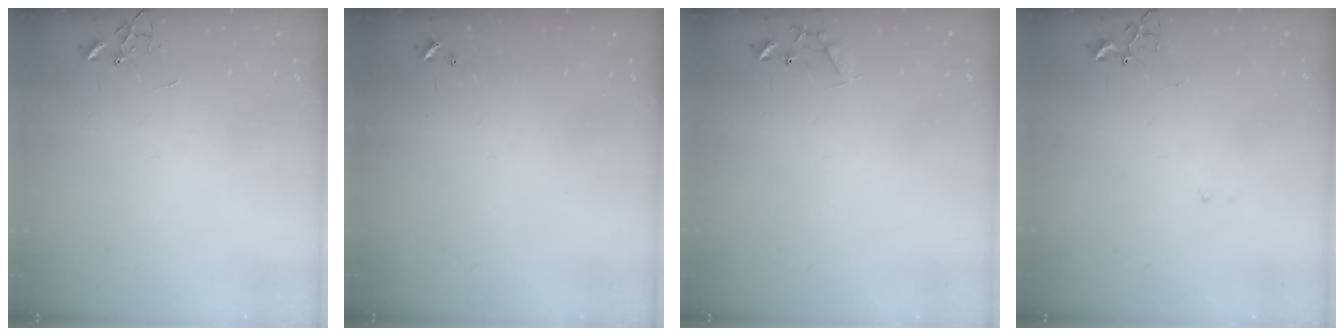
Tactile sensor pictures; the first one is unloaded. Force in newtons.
{"total": 0.0}
{"total": 7.7, "press": 7.7, "slide": 0.5}
{"total": 8.6, "press": 8.5, "slide": 0.7}